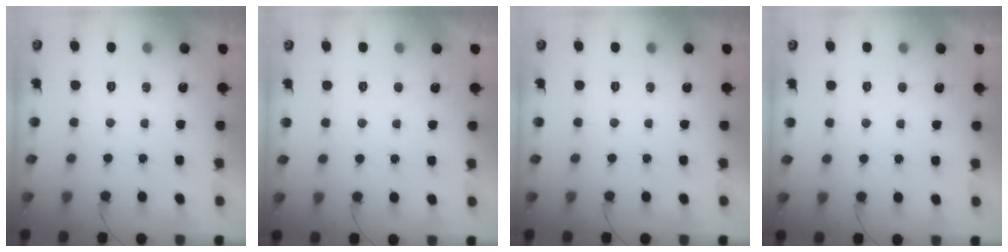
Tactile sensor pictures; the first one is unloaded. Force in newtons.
{"total": 1.9, "press": 1.9, "slide": 0.3}
{"total": 0.0}
{"total": 1.9, "press": 1.9, "slide": 0.3}